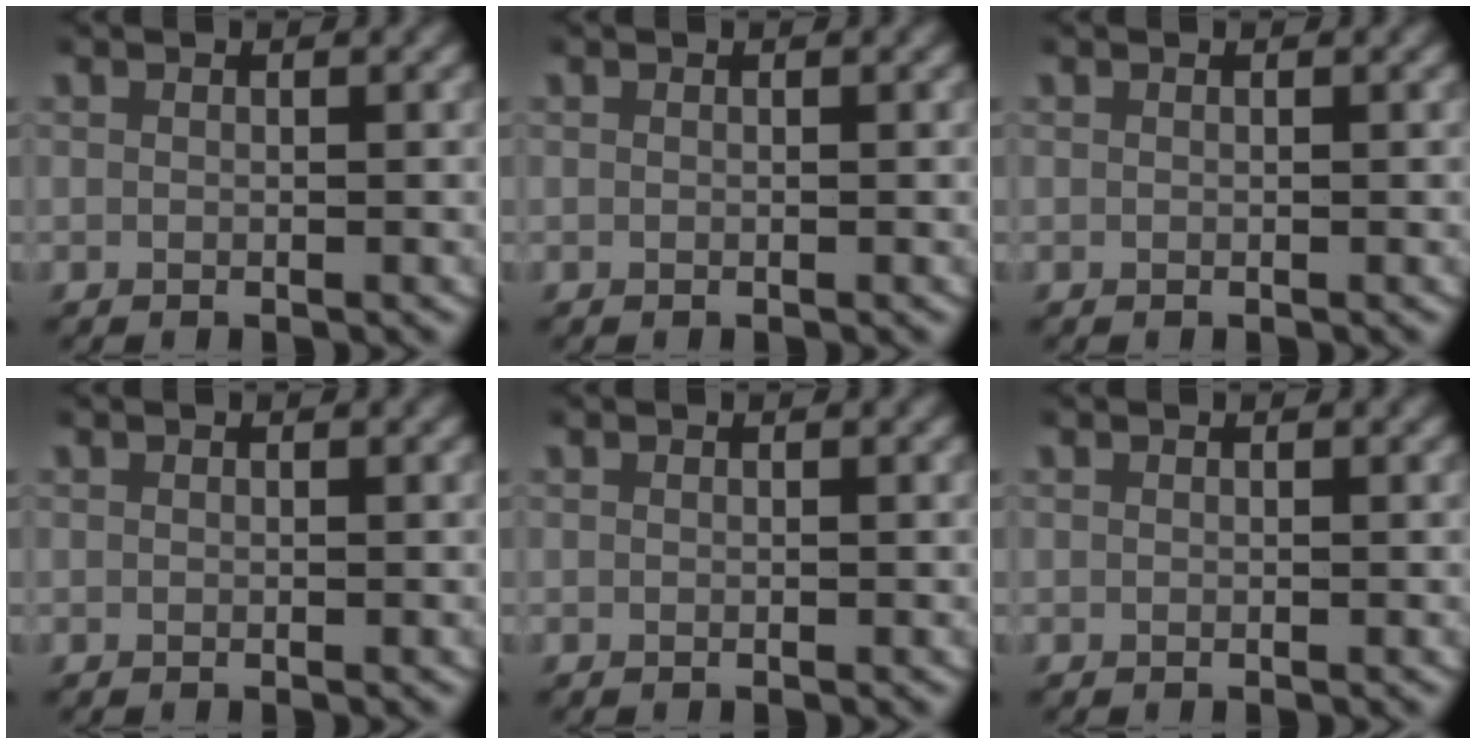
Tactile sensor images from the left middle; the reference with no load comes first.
{"total": 0.0}
{"total": 0.0}
{"total": 0.0}
{"total": 0.0}
{"total": 0.0}